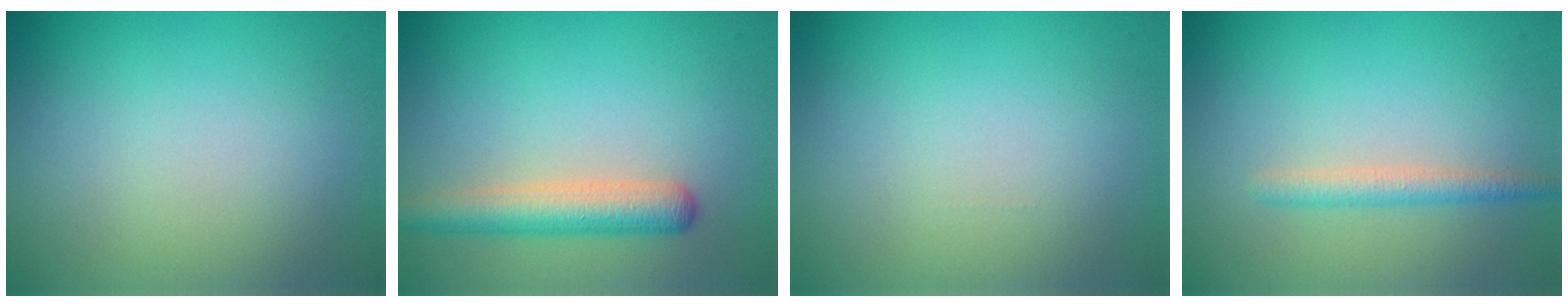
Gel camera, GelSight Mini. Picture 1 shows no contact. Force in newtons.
{"total": 3.9, "press": 3.8, "slide": 0.2}
{"total": 0.0}
{"total": 1.8, "press": 1.8, "slide": 0.1}